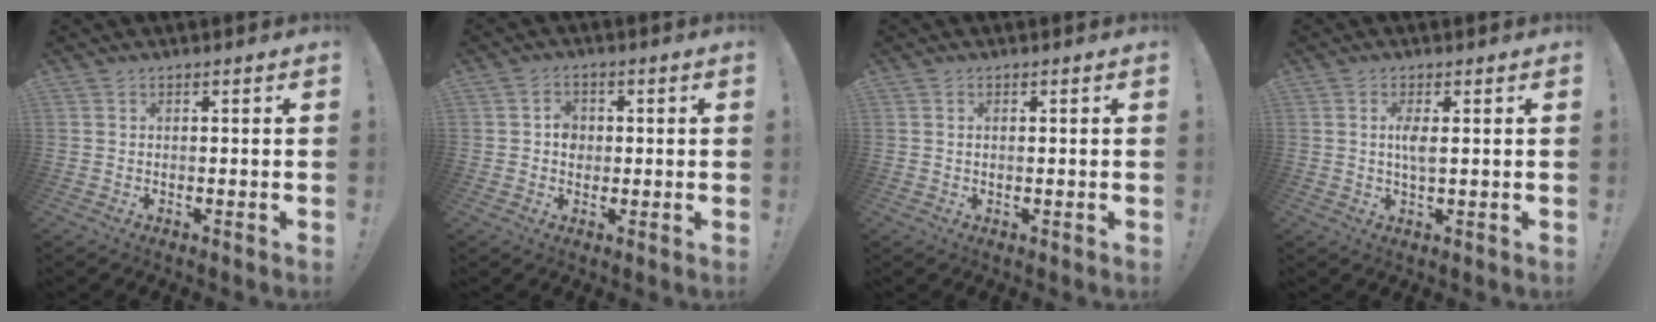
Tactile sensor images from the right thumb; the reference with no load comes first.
{"total": 4.2, "force": [-0.3, 3.6, 2.1], "torque": [-0.023, 0.001, -0.008]}
{"total": 1.0, "force": [0.2, 0.4, 0.8], "torque": [-0.019, 0.003, 0.005]}
{"total": 3.8, "force": [0.5, 1.0, 3.6], "torque": [-0.069, 0.001, 0.006]}